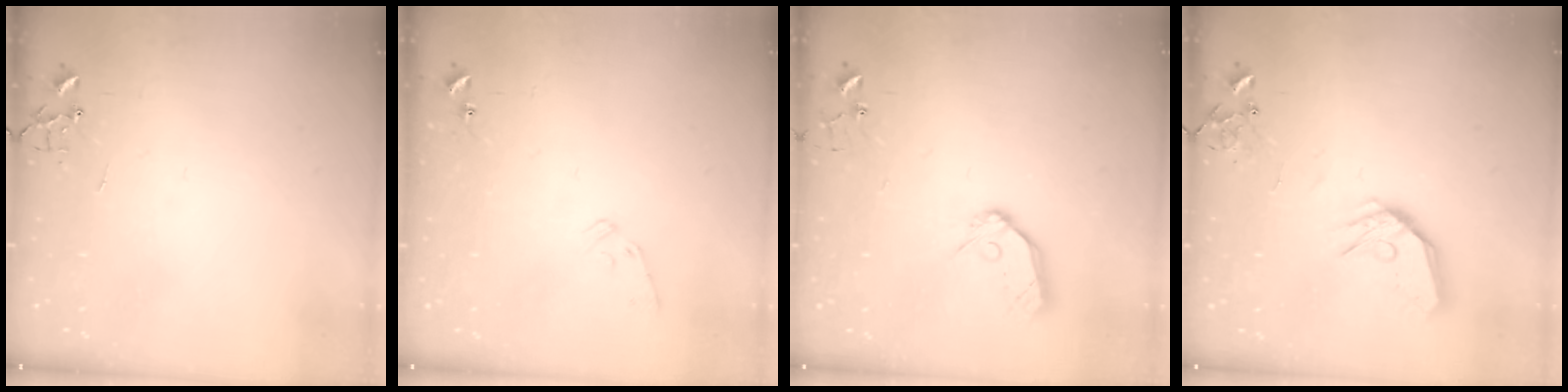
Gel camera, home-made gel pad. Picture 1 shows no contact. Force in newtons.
{"total": 6.7, "press": 6.7, "slide": 0.7}
{"total": 11.0, "press": 10.9, "slide": 1.1}
{"total": 12.5, "press": 12.4, "slide": 0.9}